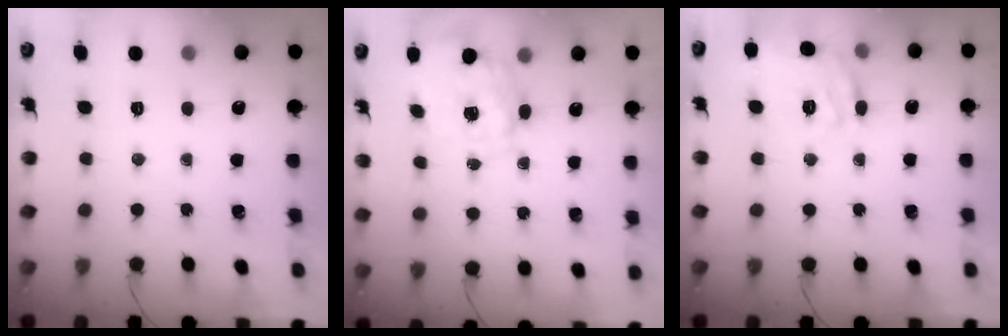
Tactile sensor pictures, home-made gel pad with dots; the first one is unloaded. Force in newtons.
{"total": 2.8, "press": 2.6, "slide": 0.9}
{"total": 17.1, "press": 17.1, "slide": 1.1}